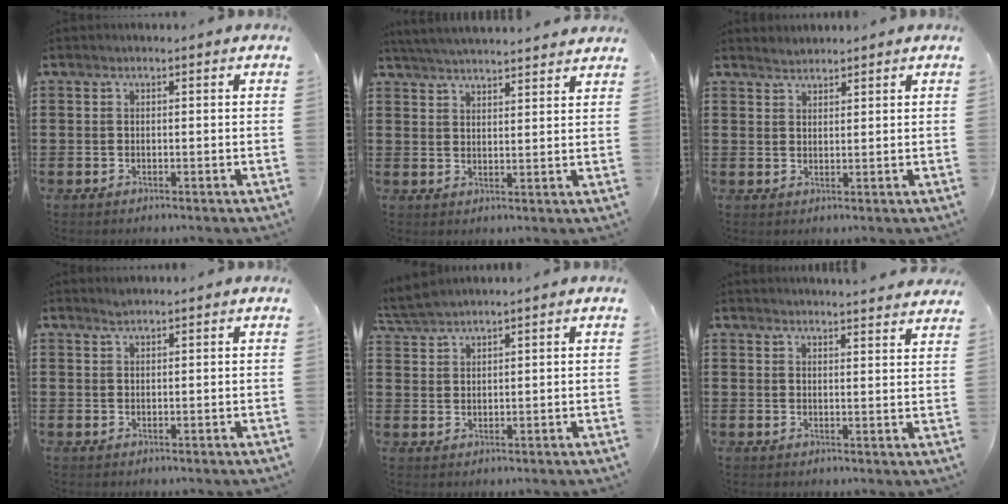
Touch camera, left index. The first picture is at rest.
{"total": 4.0, "force": [4.0, -0.4, 0.5], "torque": [-0.023, -0.017, 0.071]}
{"total": 1.6, "force": [1.6, 0.2, -0.1], "torque": [-0.003, 0.003, 0.032]}
{"total": 1.1, "force": [1.1, 0.0, 0.3], "torque": [-0.008, -0.001, 0.021]}
{"total": 2.7, "force": [2.6, -0.1, 0.8], "torque": [-0.024, 0.000, 0.050]}
{"total": 3.0, "force": [3.0, -0.5, 0.1], "torque": [-0.003, -0.016, 0.053]}